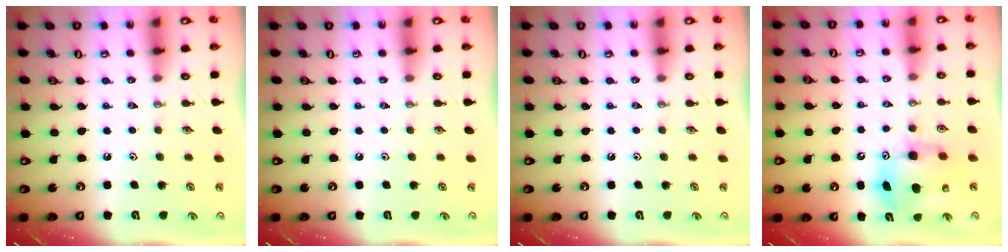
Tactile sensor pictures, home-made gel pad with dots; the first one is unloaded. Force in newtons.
{"total": 0.0}
{"total": 0.0}
{"total": 9.0, "press": 9.0, "slide": 0.5}